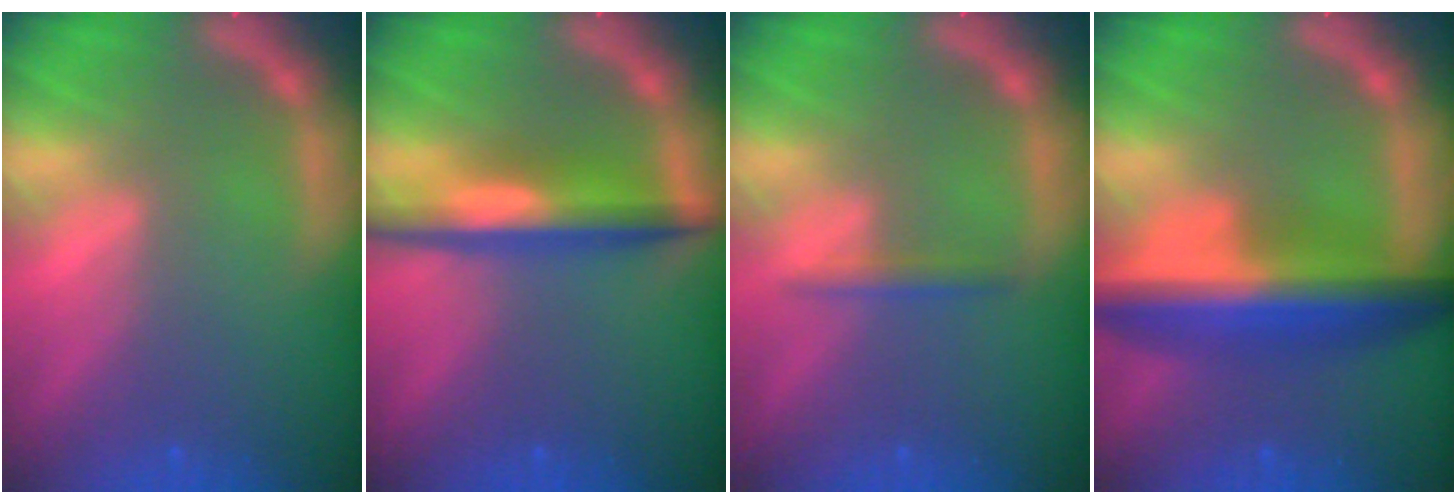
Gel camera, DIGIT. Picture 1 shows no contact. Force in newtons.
{"total": 5.5}
{"total": 1.4}
{"total": 9.0}